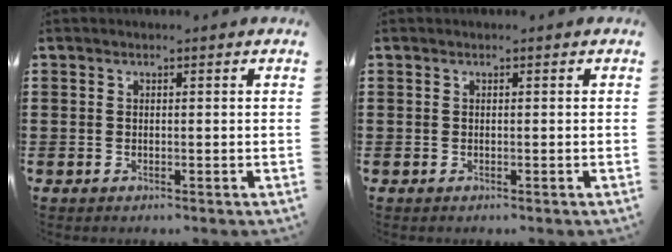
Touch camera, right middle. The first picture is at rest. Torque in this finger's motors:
{"motor_torque": [0.34, -0.14, 0.08, 0.01]}